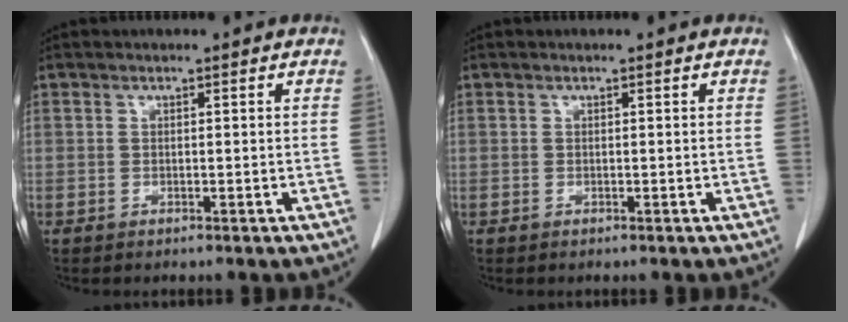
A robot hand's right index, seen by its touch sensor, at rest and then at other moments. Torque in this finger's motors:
{"motor_torque": [-0.05, 0.05, 0.00, 0.00]}